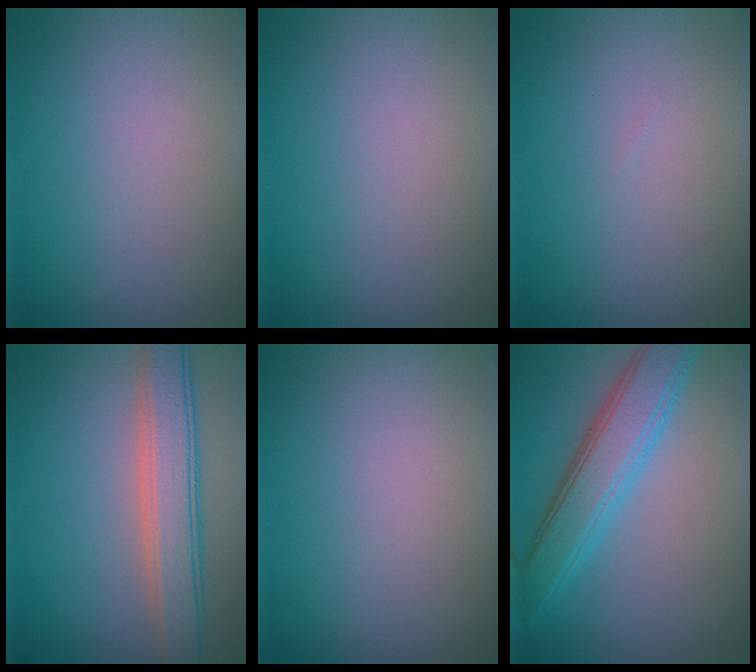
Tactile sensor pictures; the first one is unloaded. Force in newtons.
{"total": 0.0}
{"total": 0.0}
{"total": 5.0, "press": 5.0, "slide": 0.1}
{"total": 0.0}
{"total": 5.2, "press": 5.2, "slide": 0.2}